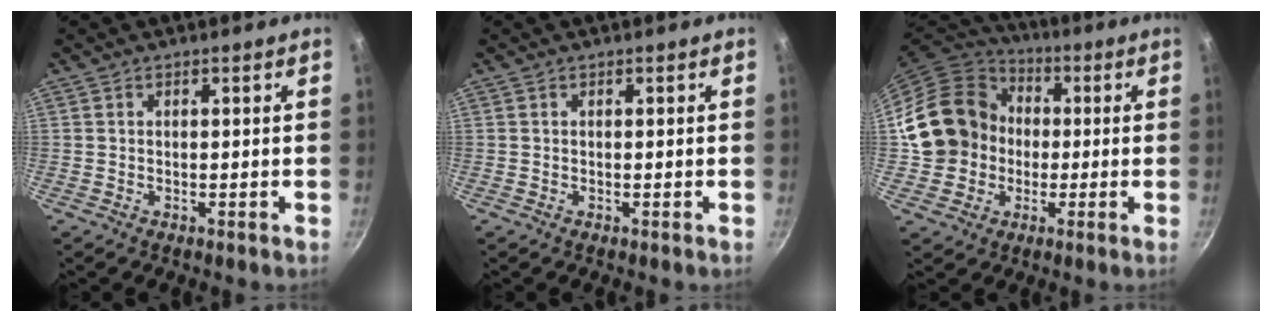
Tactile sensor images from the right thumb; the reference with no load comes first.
{"total": 0.0}
{"total": 16.7, "force": [0.1, 14.9, 7.7], "torque": [-0.116, 0.042, 0.001]}